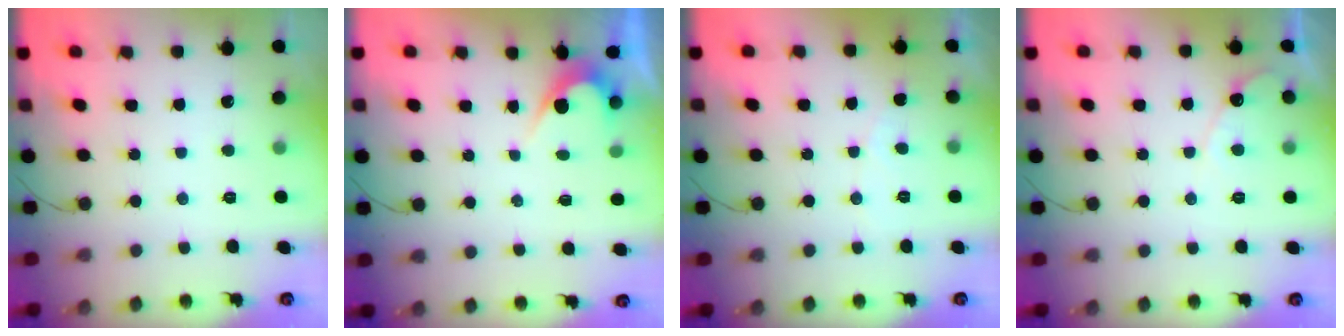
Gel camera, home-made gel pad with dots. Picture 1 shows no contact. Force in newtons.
{"total": 3.4, "press": 3.4, "slide": 0.3}
{"total": 2.2, "press": 2.2, "slide": 0.1}
{"total": 6.3, "press": 6.3, "slide": 0.3}